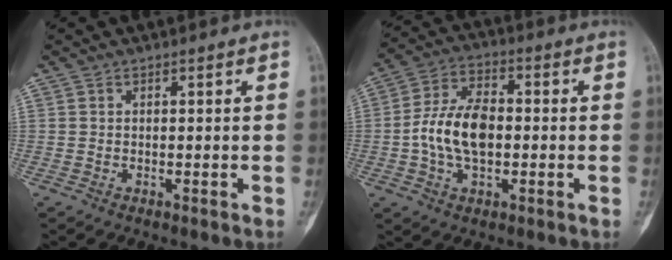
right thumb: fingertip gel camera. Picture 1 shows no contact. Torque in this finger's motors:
{"motor_torque": [0.53, 0.55, 0.71, -0.63, 0.10]}